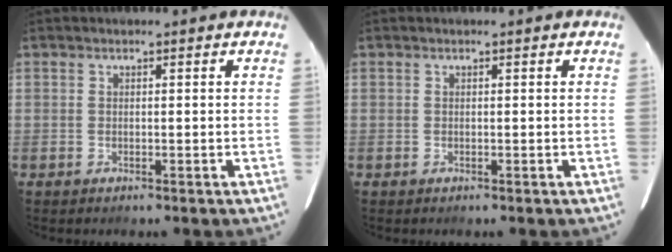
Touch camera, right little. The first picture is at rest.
{"total": 0.0}